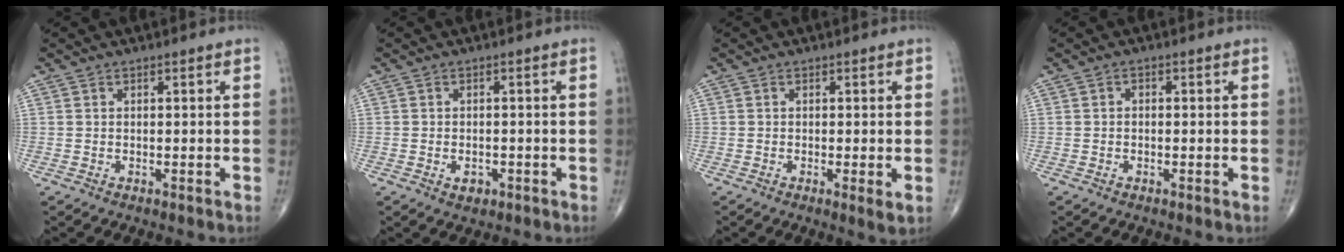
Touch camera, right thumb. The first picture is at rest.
{"total": 2.3, "force": [-1.0, 1.5, 1.4], "torque": [-0.016, 0.002, -0.010]}
{"total": 2.3, "force": [-0.4, 0.3, 2.2], "torque": [-0.042, -0.010, -0.009]}
{"total": 0.7, "force": [-0.2, 0.5, 0.4], "torque": [0.000, 0.000, -0.008]}